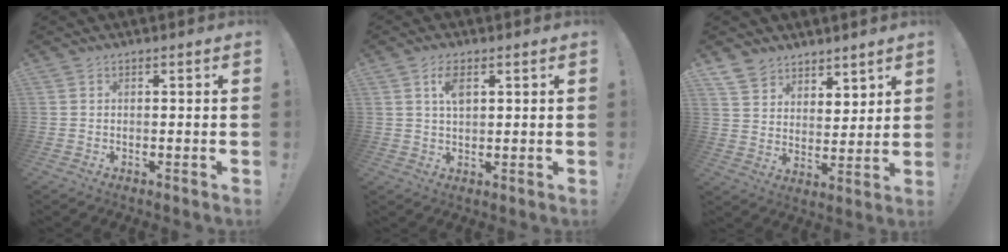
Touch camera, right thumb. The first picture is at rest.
{"total": 5.1, "force": [1.9, 2.5, 4.0], "torque": [-0.060, -0.005, 0.028]}
{"total": 8.5, "force": [7.1, 4.6, 0.8], "torque": [-0.033, -0.052, 0.141]}